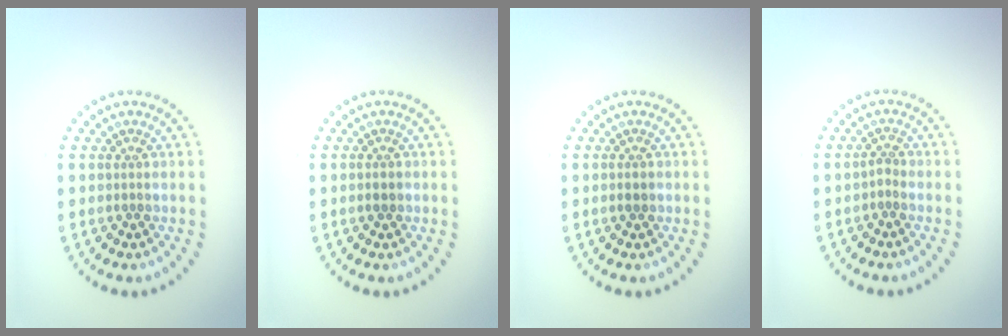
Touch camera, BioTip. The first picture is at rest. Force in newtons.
{"total": 0.9, "press": 0.8, "slide": 0.3}
{"total": 0.9, "press": 0.8, "slide": 0.3}
{"total": 1.0, "press": 0.5, "slide": 0.8}